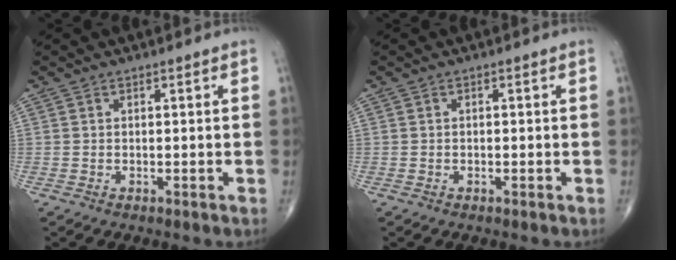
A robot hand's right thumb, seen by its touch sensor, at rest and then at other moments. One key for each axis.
{"total": 0.0}